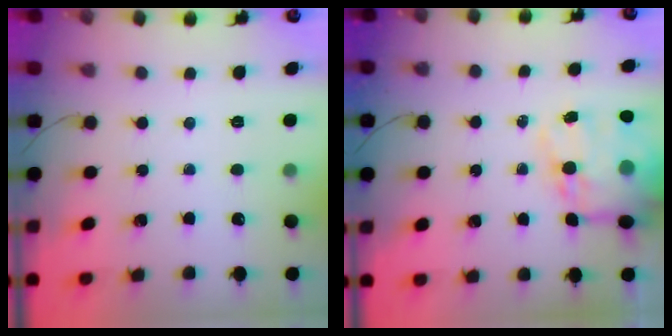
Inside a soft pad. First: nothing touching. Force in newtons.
{"total": 15.9, "press": 15.5, "slide": 3.5}